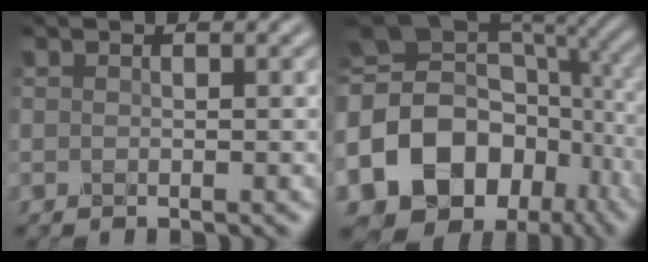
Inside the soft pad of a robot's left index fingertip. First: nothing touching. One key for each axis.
{"total": 16.4, "fx": -4.4, "fy": 12.7, "fz": 9.4, "tx": -0.204, "ty": -0.006, "tz": -0.083}